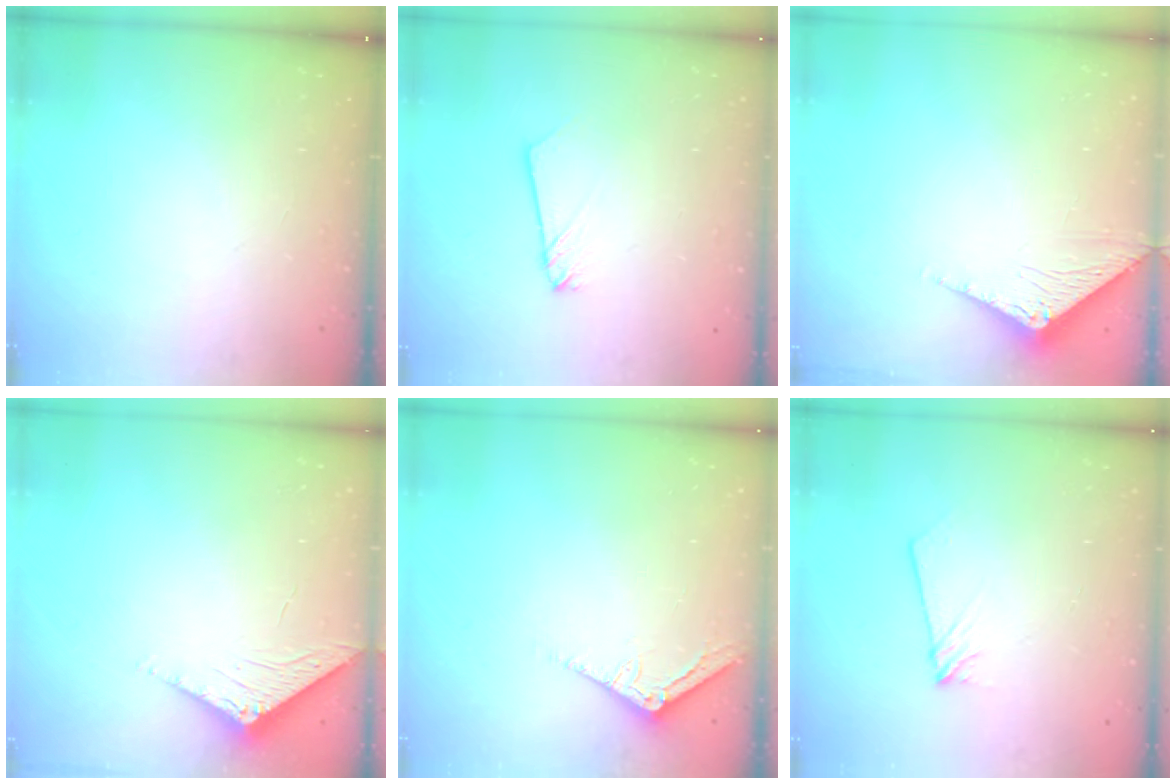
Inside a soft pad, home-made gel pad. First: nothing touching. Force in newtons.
{"total": 2.2, "press": 2.2, "slide": 0.1}
{"total": 3.3, "press": 3.2, "slide": 0.3}
{"total": 6.9, "press": 6.9, "slide": 0.5}
{"total": 3.2, "press": 3.2, "slide": 0.3}
{"total": 4.6, "press": 4.6, "slide": 0.5}